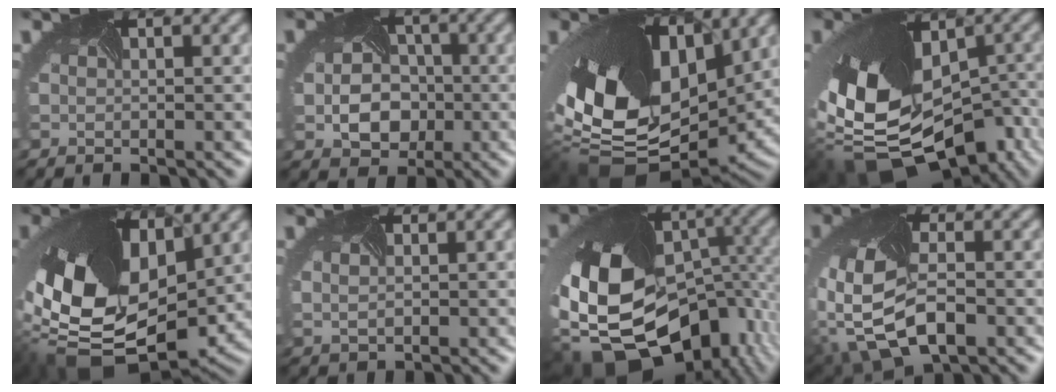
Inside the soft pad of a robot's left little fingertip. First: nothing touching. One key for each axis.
{"total": 4.5, "fx": -0.9, "fy": 3.9, "fz": 2.2, "tx": -0.052, "ty": -0.009, "tz": -0.013}
{"total": 17.4, "fx": 0.4, "fy": 11.3, "fz": 13.2, "tx": -0.290, "ty": -0.061, "tz": 0.044}
{"total": 16.5, "fx": -7.0, "fy": 10.3, "fz": 10.8, "tx": -0.223, "ty": -0.051, "tz": -0.071}
{"total": 15.2, "fx": 0.1, "fy": 9.9, "fz": 11.5, "tx": -0.269, "ty": -0.038, "tz": 0.021}
{"total": 2.2, "fx": 0.8, "fy": 1.7, "fz": 1.1, "tx": -0.014, "ty": 0.016, "tz": 0.000}
{"total": 19.6, "fx": -6.6, "fy": 12.9, "fz": 13.2, "tx": -0.275, "ty": -0.042, "tz": -0.079}
{"total": 7.0, "fx": -2.0, "fy": 4.1, "fz": 5.3, "tx": -0.132, "ty": -0.020, "tz": -0.038}